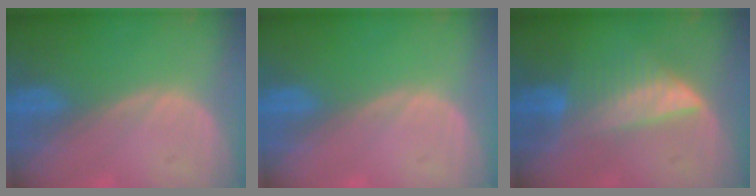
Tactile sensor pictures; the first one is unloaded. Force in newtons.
{"total": 0.0}
{"total": 6.4, "press": 6.2, "slide": 1.6}